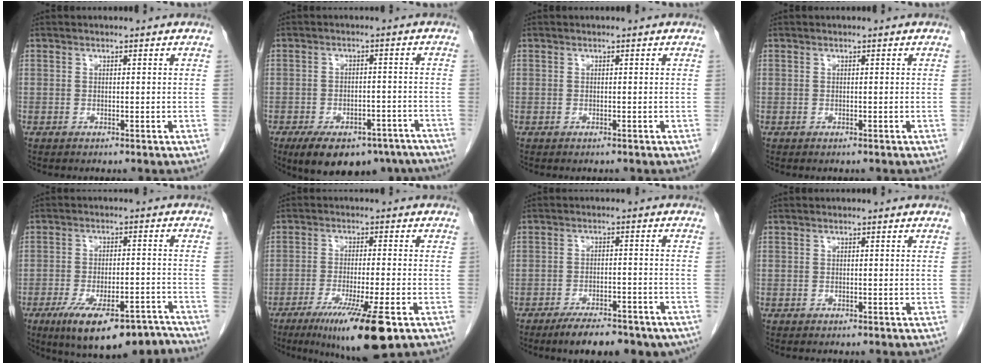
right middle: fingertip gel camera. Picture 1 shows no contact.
{"total": 15.6, "force": [-11.2, 7.8, 7.6], "torque": [-0.121, 0.002, -0.145]}
{"total": 0.0}
{"total": 0.0}
{"total": 15.1, "force": [-11.5, 4.4, 8.7], "torque": [-0.111, 0.015, -0.173]}
{"total": 12.4, "force": [-7.0, 0.6, 10.2], "torque": [-0.156, -0.032, -0.111]}
{"total": 11.9, "force": [-9.3, 3.8, 6.3], "torque": [-0.075, 0.005, -0.130]}
{"total": 0.0}